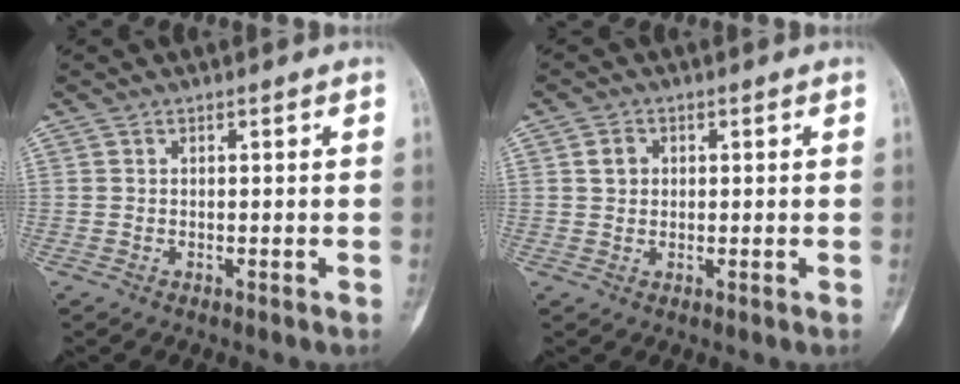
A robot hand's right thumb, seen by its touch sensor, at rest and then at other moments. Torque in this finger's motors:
{"motor_torque": [-0.25, -0.25, 0.32, -0.31, -0.02]}